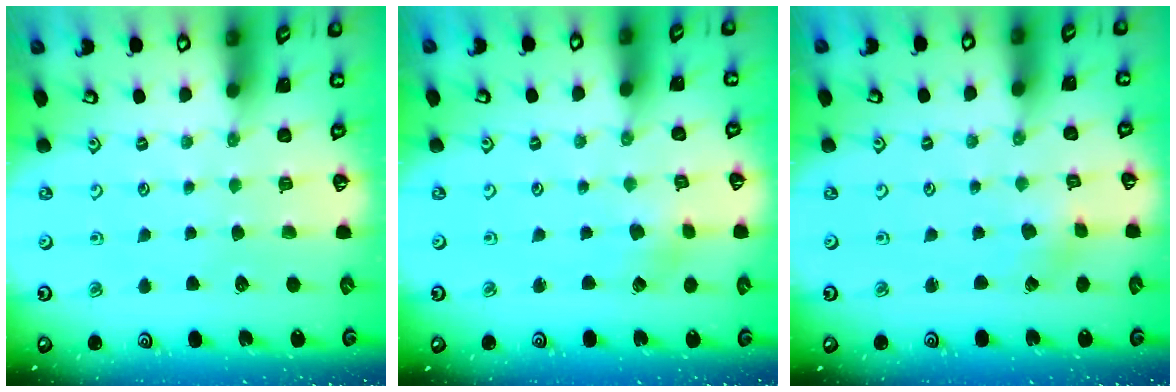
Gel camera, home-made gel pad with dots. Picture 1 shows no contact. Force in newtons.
{"total": 2.0, "press": 2.0, "slide": 0.3}
{"total": 1.1, "press": 1.0, "slide": 0.1}